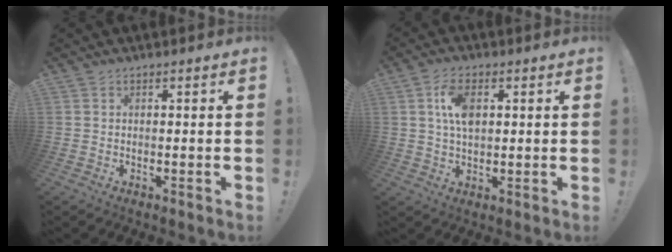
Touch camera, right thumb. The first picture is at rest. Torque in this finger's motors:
{"motor_torque": [1.32, 1.68, 0.58, -0.57, 0.07]}